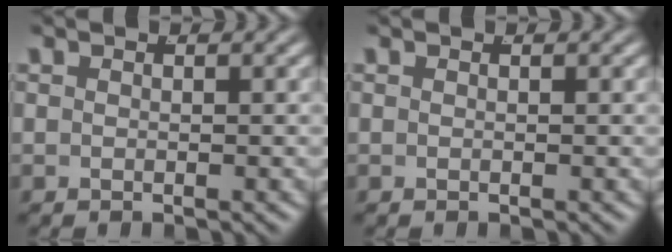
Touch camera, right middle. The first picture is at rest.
{"total": 0.0}